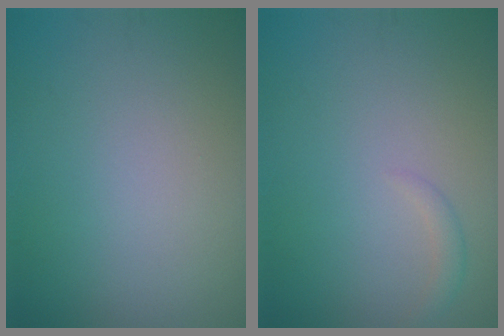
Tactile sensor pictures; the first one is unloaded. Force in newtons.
{"total": 1.0, "press": 1.0, "slide": 0.0}